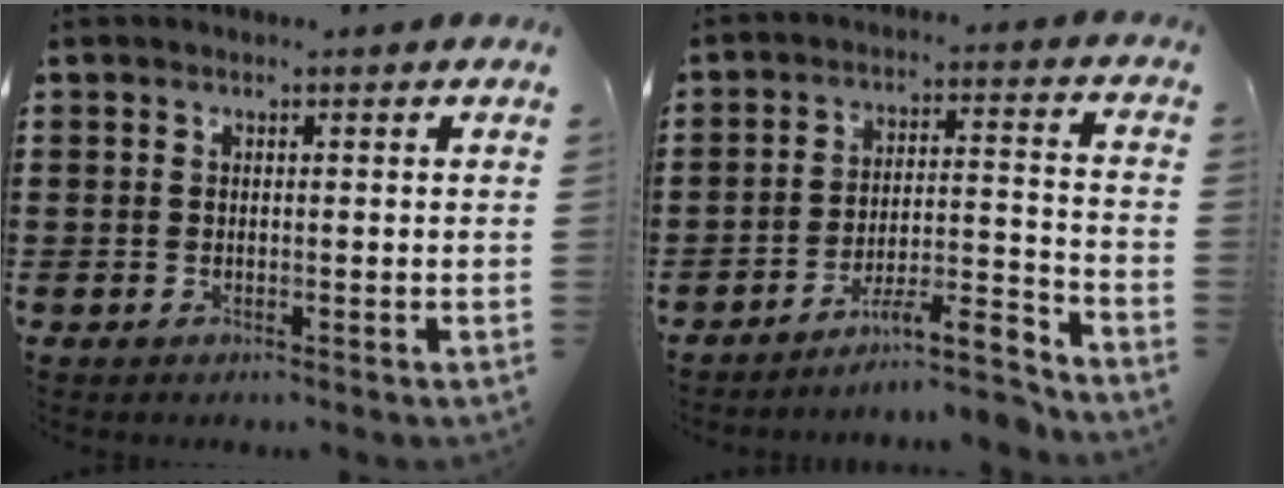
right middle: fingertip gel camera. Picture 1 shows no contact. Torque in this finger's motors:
{"motor_torque": [1.52, 0.62, 0.37, 0.11]}